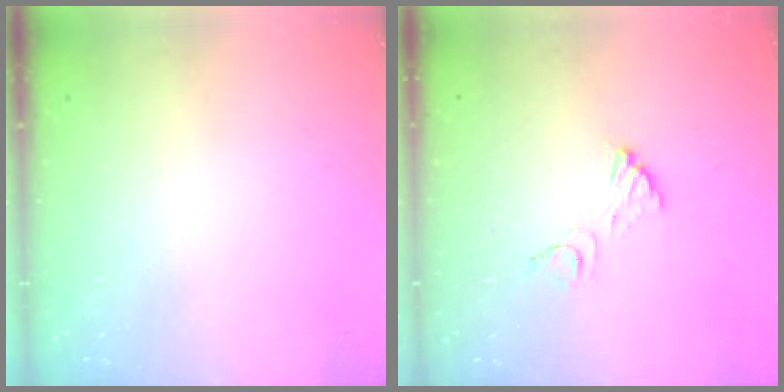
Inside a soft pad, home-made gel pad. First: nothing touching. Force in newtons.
{"total": 5.1, "press": 5.1, "slide": 0.3}